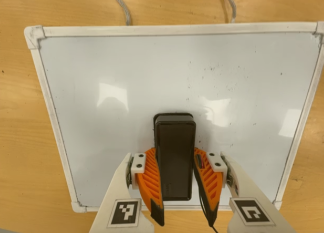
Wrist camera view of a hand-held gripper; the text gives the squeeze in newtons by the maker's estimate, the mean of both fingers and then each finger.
{"total": 15.0, "left": 15.9, "right": 14.1}